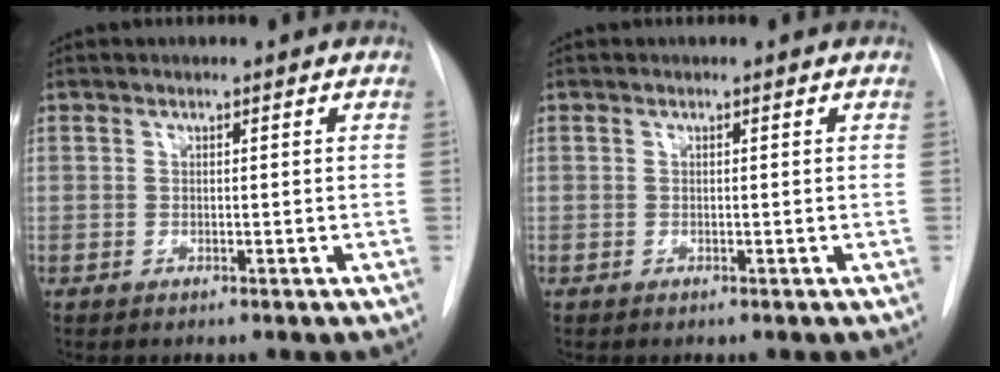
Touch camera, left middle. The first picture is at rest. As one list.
[{"total": 0.0}]